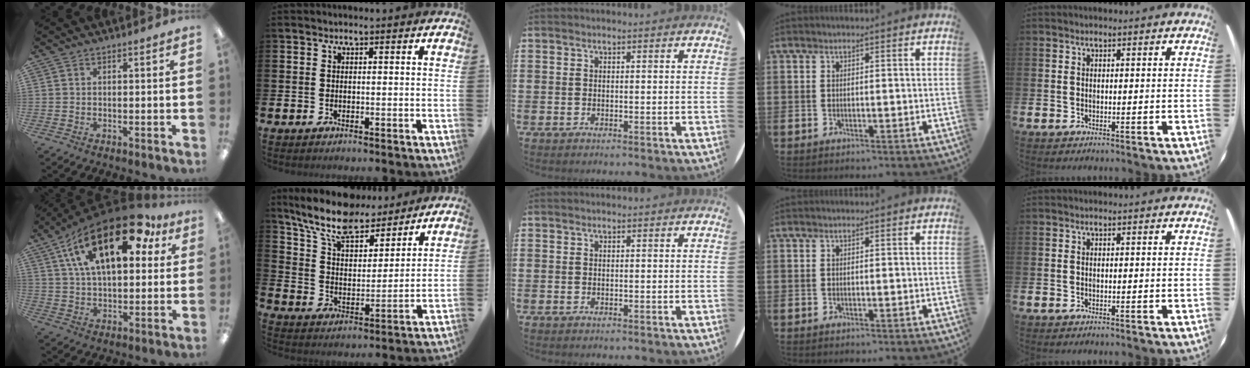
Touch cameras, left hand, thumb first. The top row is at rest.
{"thumb": {"total": 24.2, "force": [12.1, 11.4, 17.6], "torque": [-0.312, -0.041, 0.199]}, "index": {"total": 10.8, "force": [9.5, 3.4, 3.8], "torque": [-0.107, -0.057, 0.168]}}